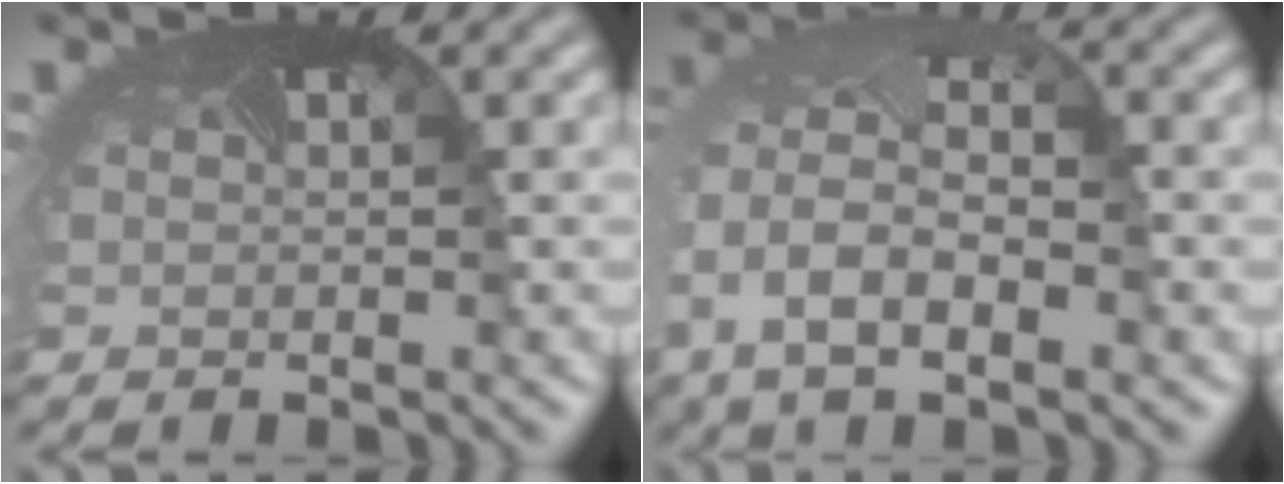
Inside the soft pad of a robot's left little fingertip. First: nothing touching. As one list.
[{"total": 10.5, "force": [-2.3, 6.5, 7.9], "torque": [-0.168, -0.020, -0.026]}]